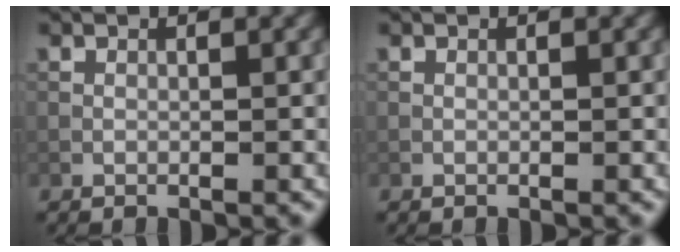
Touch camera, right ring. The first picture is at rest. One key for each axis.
{"total": 0.0}